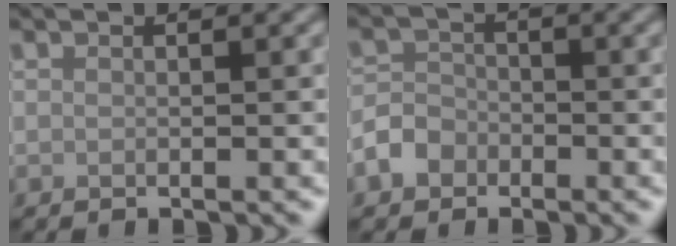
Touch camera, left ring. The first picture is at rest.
{"total": 2.8, "force": [-1.6, 2.1, 0.8], "torque": [-0.010, 0.002, -0.036]}